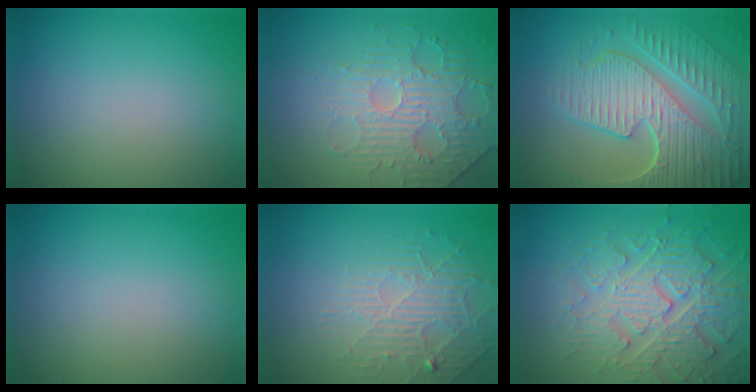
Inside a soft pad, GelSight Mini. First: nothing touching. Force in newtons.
{"total": 4.8, "press": 3.8, "slide": 3.0}
{"total": 9.1, "press": 6.5, "slide": 6.3}
{"total": 0.0}
{"total": 2.6, "press": 2.0, "slide": 1.7}
{"total": 6.1, "press": 5.3, "slide": 3.0}